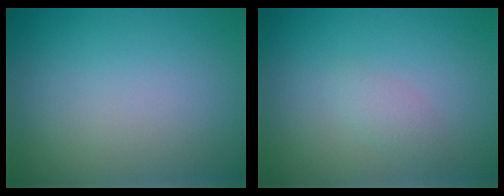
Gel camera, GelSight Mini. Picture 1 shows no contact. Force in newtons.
{"total": 1.1, "press": 1.1, "slide": 0.0}